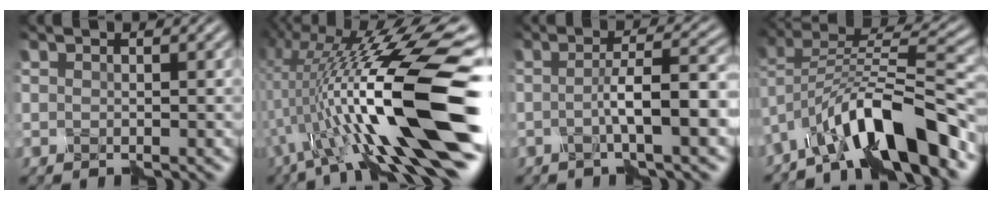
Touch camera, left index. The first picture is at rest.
{"total": 16.3, "force": [-1.7, 4.0, 15.7], "torque": [-0.288, 0.011, -0.026]}
{"total": 5.8, "force": [-1.2, 1.2, 5.6], "torque": [-0.083, 0.005, -0.022]}
{"total": 10.7, "force": [-7.1, 2.9, 7.4], "torque": [-0.110, 0.015, -0.130]}